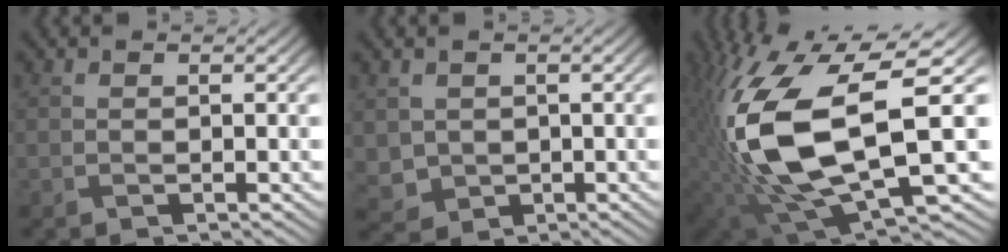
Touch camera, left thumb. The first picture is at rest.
{"total": 3.1, "force": [0.5, 2.9, 1.0], "torque": [-0.044, -0.011, 0.012]}
{"total": 15.8, "force": [0.1, 7.1, 14.1], "torque": [-0.321, -0.030, 0.011]}